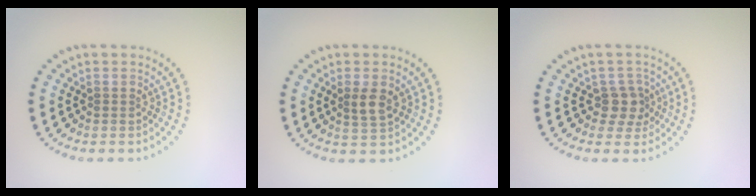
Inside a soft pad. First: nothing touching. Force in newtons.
{"total": 1.9, "press": 1.8, "slide": 0.7}
{"total": 2.3, "press": 1.9, "slide": 1.3}